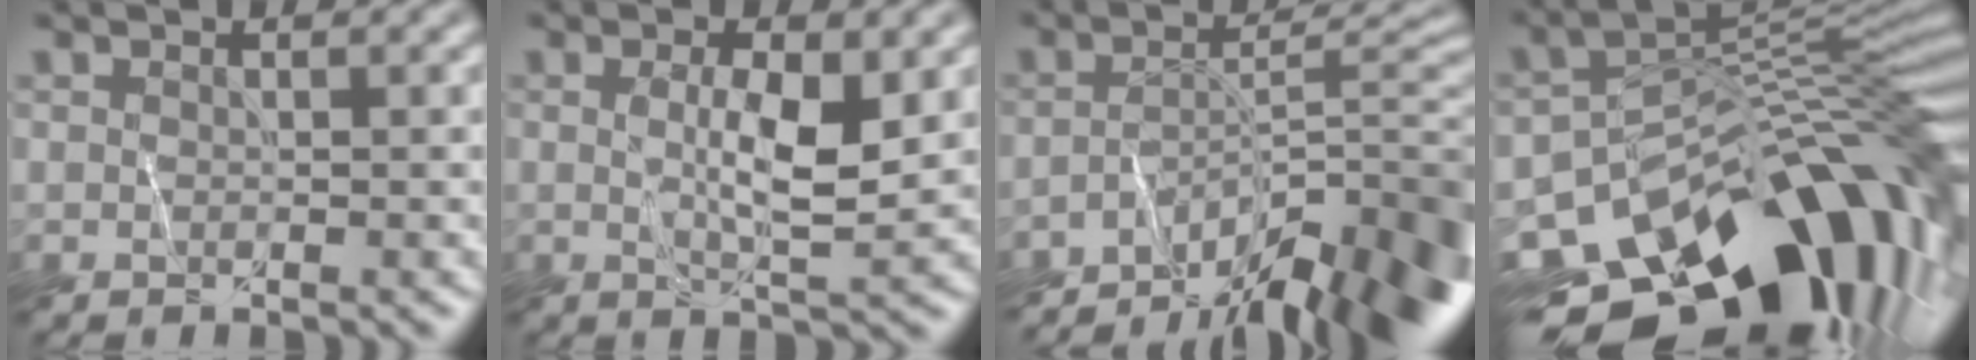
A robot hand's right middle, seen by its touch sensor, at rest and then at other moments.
{"total": 4.0, "force": [0.7, 0.8, 3.9], "torque": [-0.070, 0.000, 0.016]}
{"total": 13.1, "force": [-9.3, 3.4, 8.6], "torque": [-0.123, 0.010, -0.143]}
{"total": 16.9, "force": [-8.3, 8.5, 12.0], "torque": [-0.184, 0.004, -0.139]}